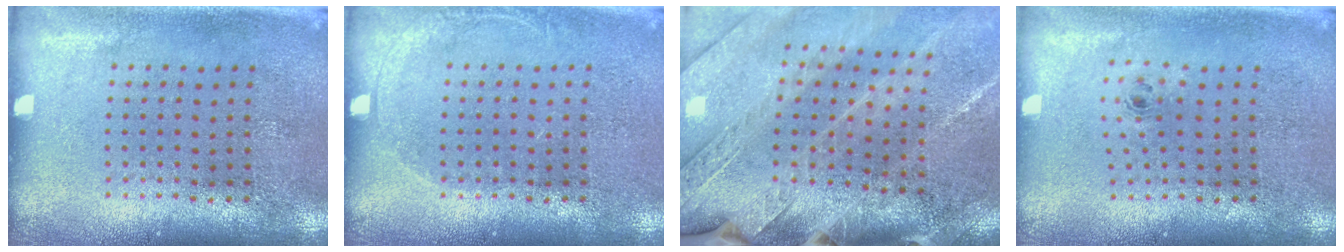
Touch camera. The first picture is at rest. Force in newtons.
{"total": 0.9, "press": 0.8, "slide": 0.2}
{"total": 2.8, "press": 2.8, "slide": 0.7}
{"total": 0.7, "press": 0.3, "slide": 0.7}